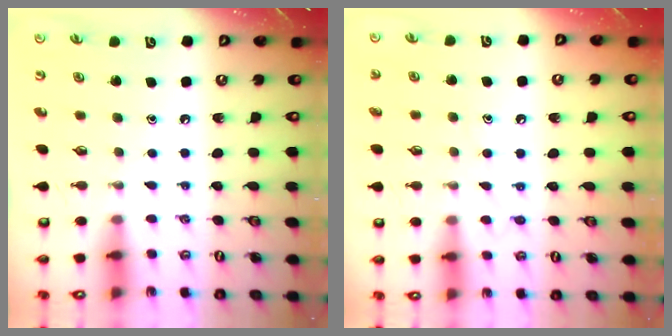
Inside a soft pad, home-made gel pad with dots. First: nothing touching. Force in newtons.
{"total": 7.0, "press": 7.0, "slide": 0.6}